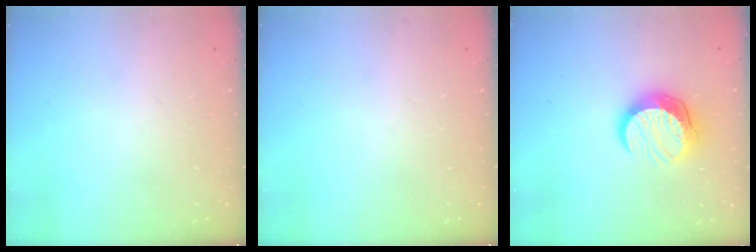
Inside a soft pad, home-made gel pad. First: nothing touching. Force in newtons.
{"total": 0.0}
{"total": 12.3, "press": 12.2, "slide": 0.9}